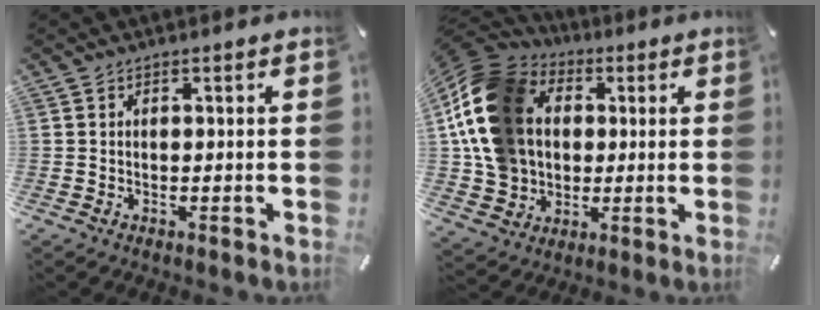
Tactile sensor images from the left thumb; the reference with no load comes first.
{"total": 19.6, "force": [2.5, 16.2, 10.6], "torque": [-0.233, 0.000, 0.048]}